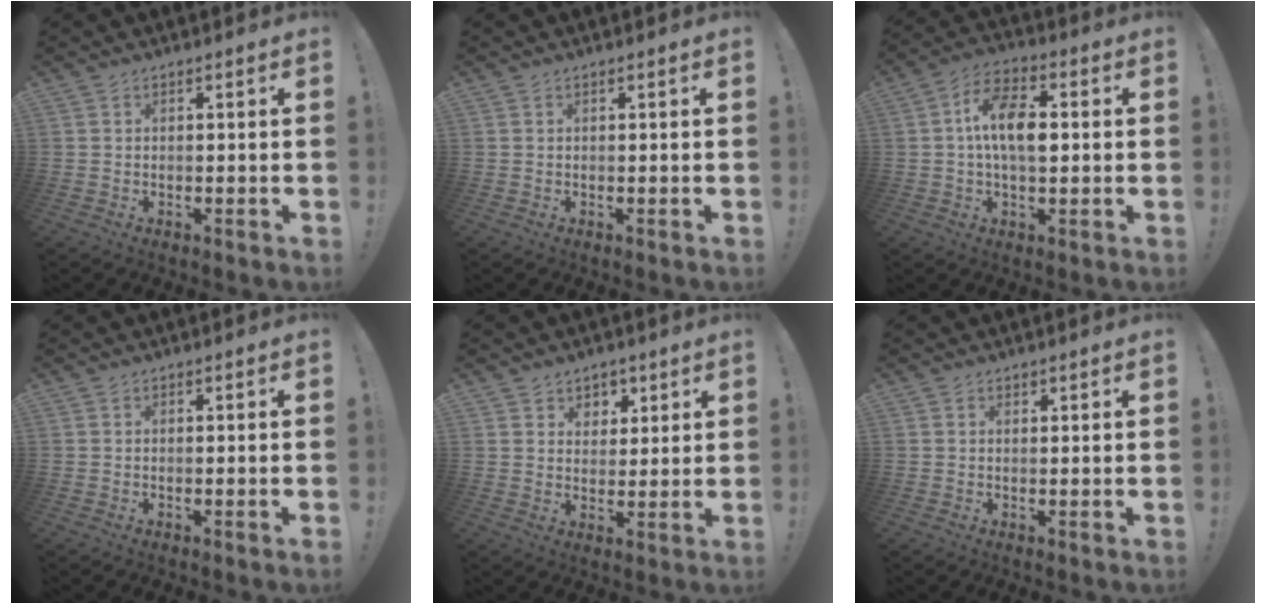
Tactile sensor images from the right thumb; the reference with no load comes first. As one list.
[{"total": 0.0}, {"total": 11.5, "force": [0.7, 6.3, 9.6], "torque": [-0.164, 0.012, 0.014]}, {"total": 0.8, "force": [-0.3, -0.5, 0.6], "torque": [-0.014, 0.000, -0.006]}, {"total": 5.8, "force": [3.3, 4.8, 0.8], "torque": [-0.004, -0.030, 0.063]}, {"total": 0.8, "force": [0.7, 0.3, 0.2], "torque": [0.001, -0.003, 0.012]}]